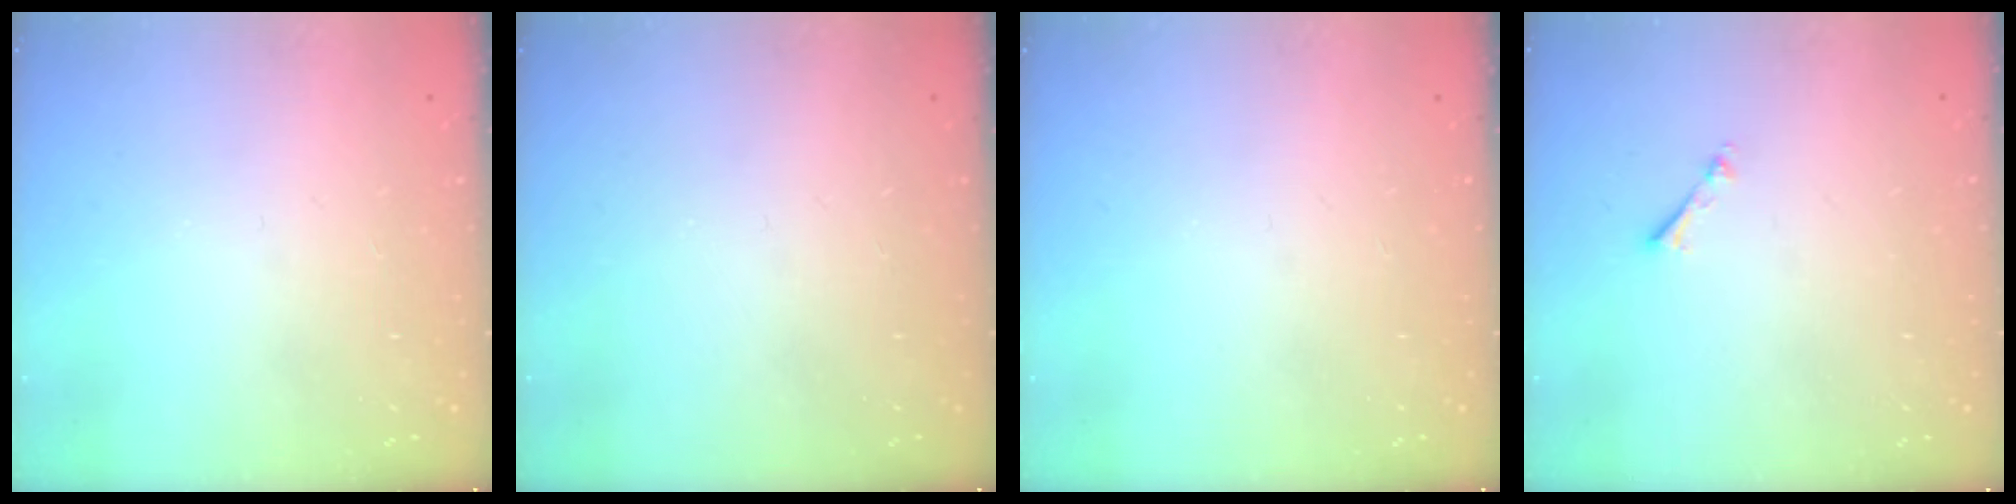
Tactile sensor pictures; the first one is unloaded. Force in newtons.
{"total": 0.0}
{"total": 0.0}
{"total": 0.6, "press": 0.6, "slide": 0.2}